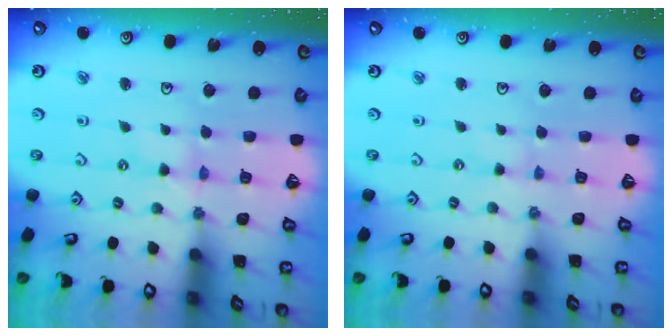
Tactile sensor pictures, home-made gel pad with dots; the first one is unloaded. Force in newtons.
{"total": 0.7, "press": 0.7, "slide": 0.1}